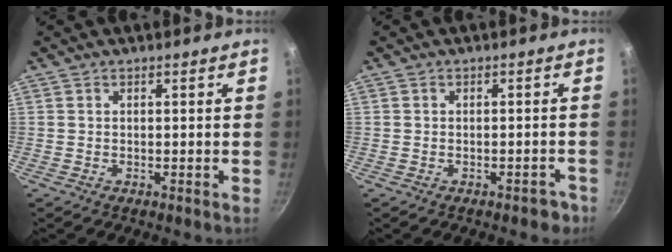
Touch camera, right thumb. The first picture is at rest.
{"total": 2.6, "force": [-1.8, 1.4, 1.3], "torque": [0.002, 0.033, -0.003]}